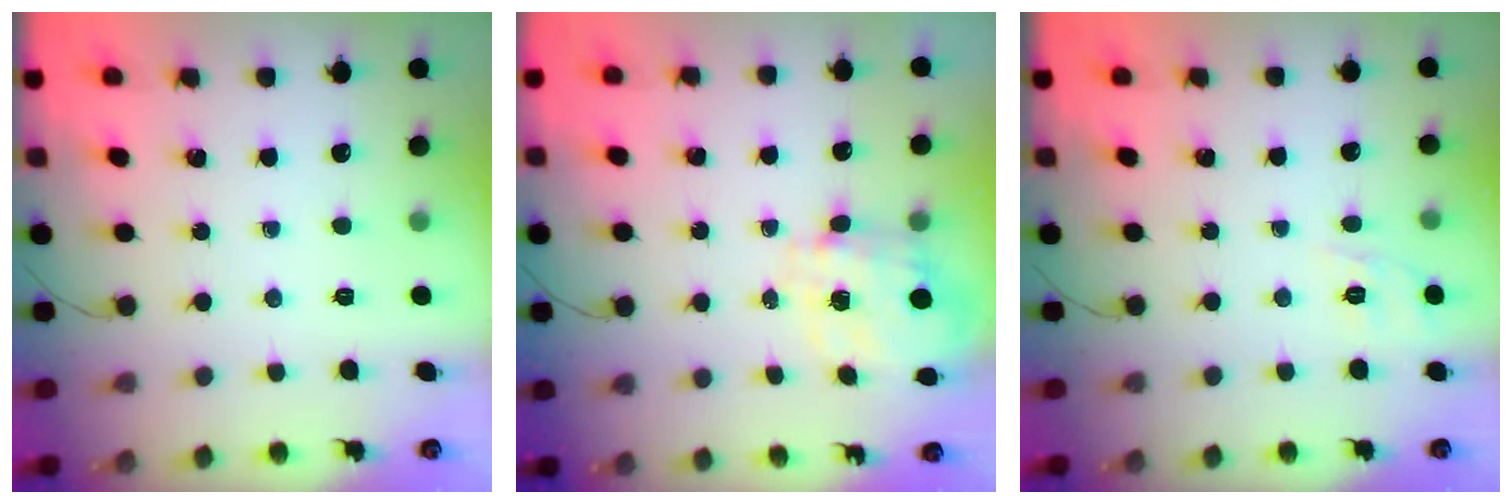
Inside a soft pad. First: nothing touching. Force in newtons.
{"total": 3.4, "press": 3.2, "slide": 1.1}
{"total": 6.5, "press": 6.3, "slide": 1.6}